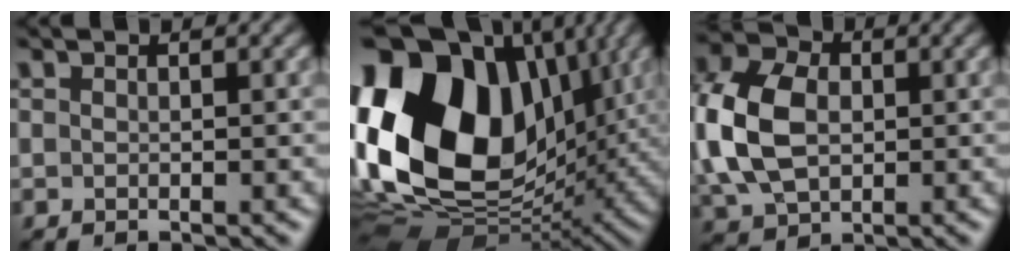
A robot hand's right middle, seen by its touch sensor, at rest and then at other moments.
{"total": 19.7, "force": [3.6, 13.9, 13.4], "torque": [-0.289, 0.018, 0.062]}
{"total": 9.1, "force": [0.4, 6.6, 6.3], "torque": [-0.167, 0.015, -0.003]}